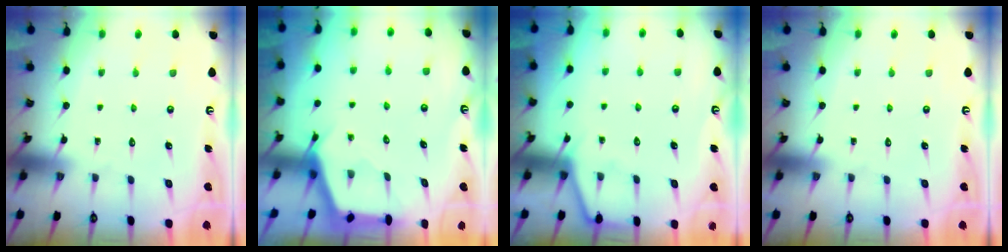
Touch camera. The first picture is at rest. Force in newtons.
{"total": 3.0, "press": 3.0, "slide": 0.4}
{"total": 3.9, "press": 3.9, "slide": 0.5}
{"total": 0.0}